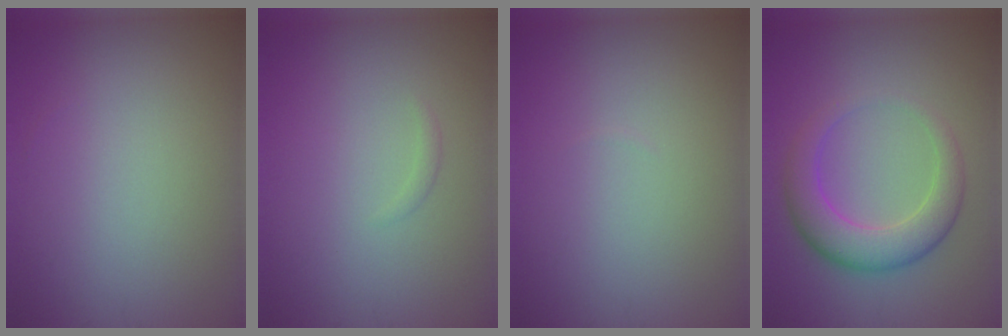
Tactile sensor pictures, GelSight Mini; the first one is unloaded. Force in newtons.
{"total": 0.5, "press": 0.5, "slide": 0.0}
{"total": 0.0}
{"total": 5.1, "press": 5.1, "slide": 0.2}